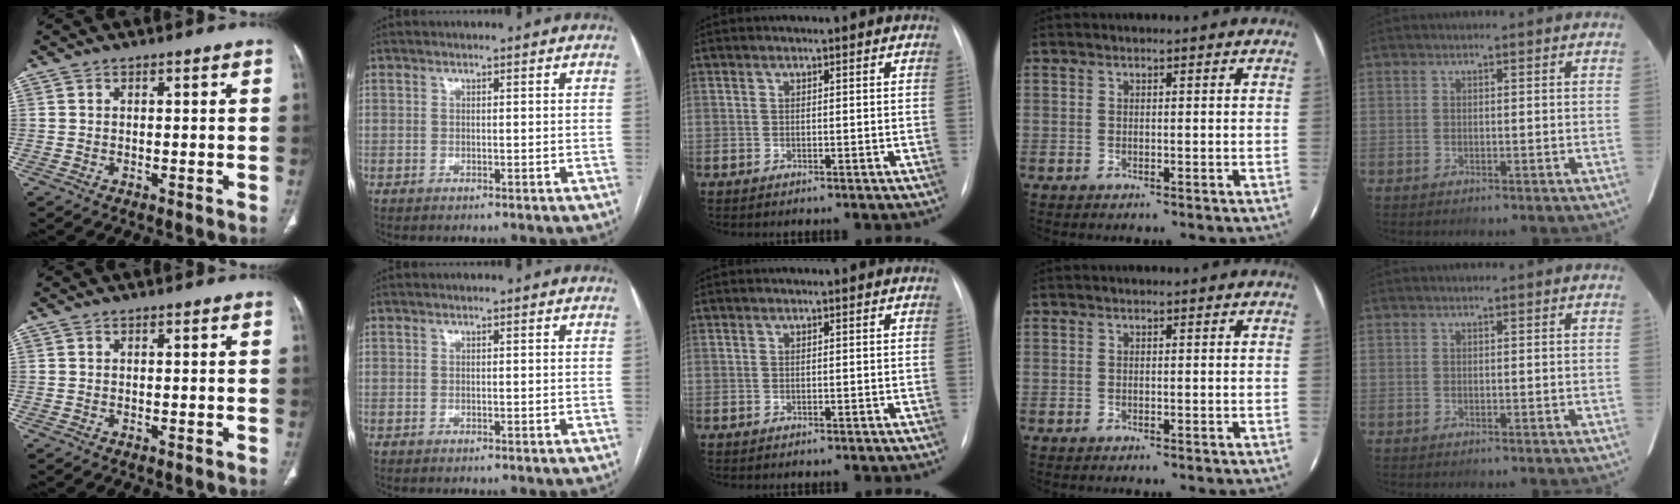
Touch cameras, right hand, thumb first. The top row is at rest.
{}